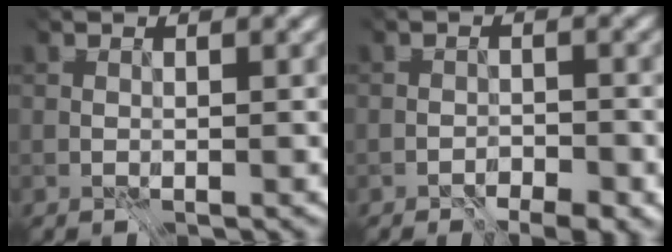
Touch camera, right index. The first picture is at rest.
{"total": 4.2, "force": [-4.2, 0.3, 0.4], "torque": [0.018, -0.004, -0.066]}